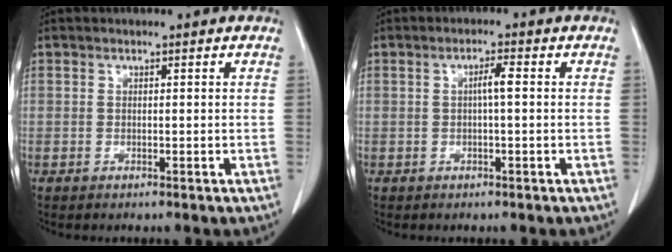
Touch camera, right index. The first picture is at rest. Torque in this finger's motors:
{"motor_torque": [0.35, 0.07, 0.26, 0.07]}